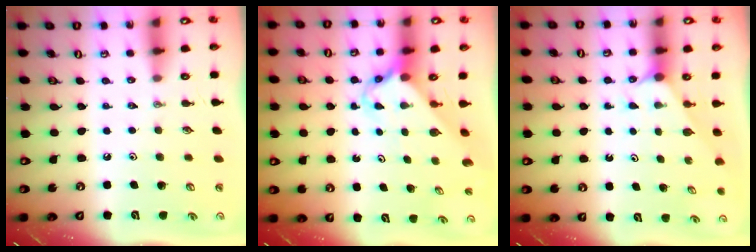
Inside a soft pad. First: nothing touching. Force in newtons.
{"total": 2.7, "press": 2.7, "slide": 0.2}
{"total": 2.0, "press": 2.0, "slide": 0.3}